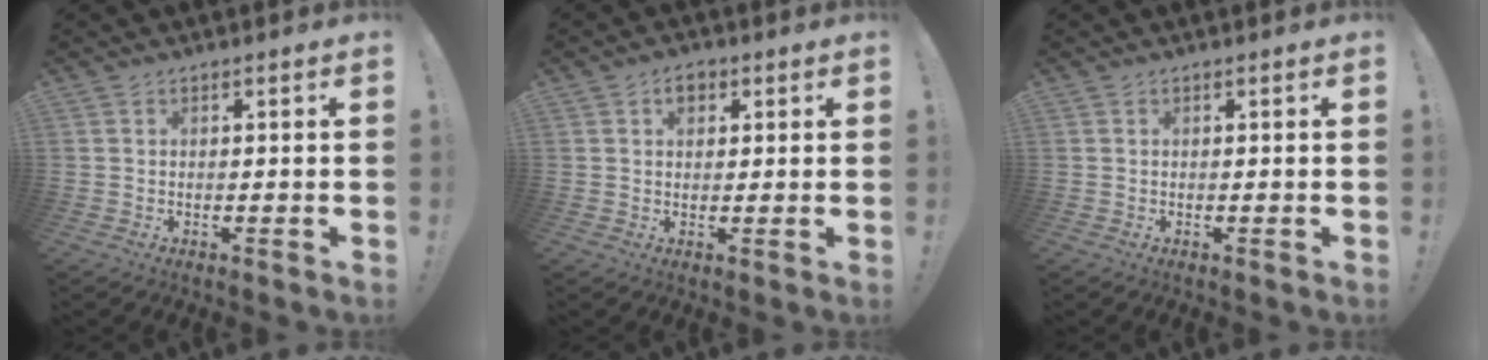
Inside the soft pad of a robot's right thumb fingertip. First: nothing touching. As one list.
[{"total": 3.5, "force": [1.5, 2.5, 2.0], "torque": [-0.027, 0.003, 0.025]}, {"total": 0.0}]